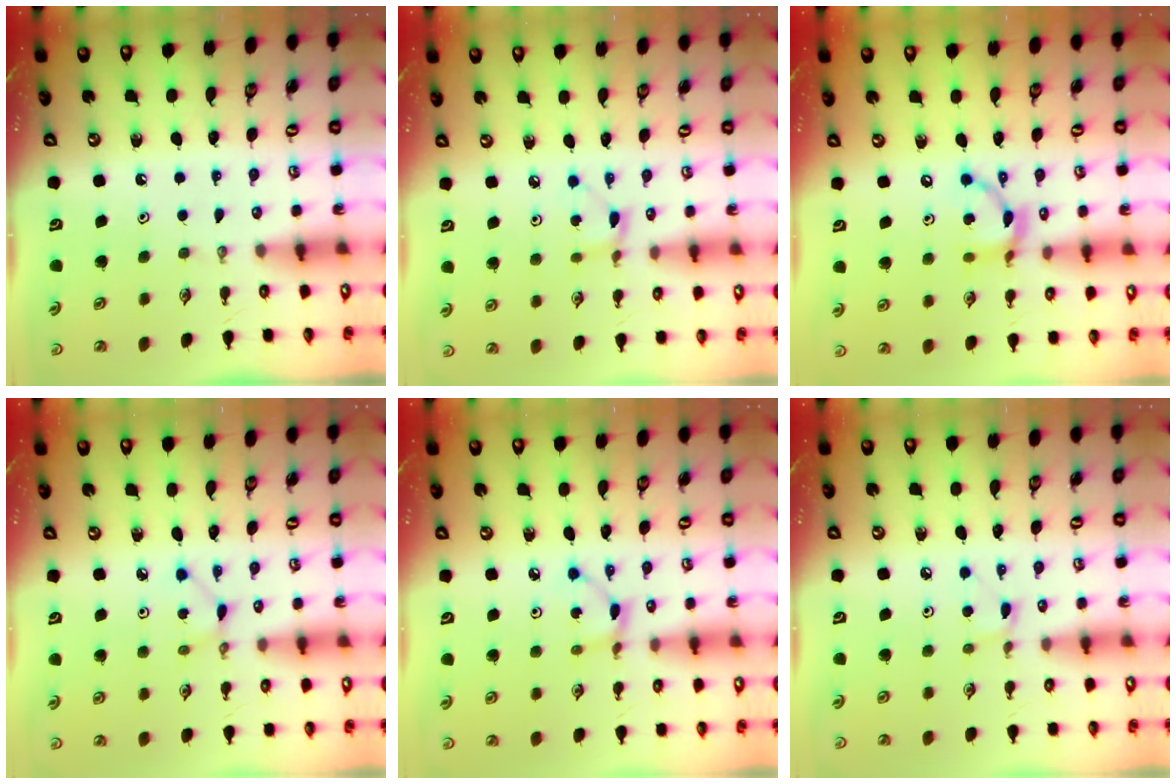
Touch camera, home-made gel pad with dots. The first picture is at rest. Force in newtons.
{"total": 2.9, "press": 2.9, "slide": 0.3}
{"total": 11.7, "press": 11.7, "slide": 0.9}
{"total": 2.1, "press": 2.1, "slide": 0.1}
{"total": 2.8, "press": 2.8, "slide": 0.1}
{"total": 3.7, "press": 3.7, "slide": 0.4}